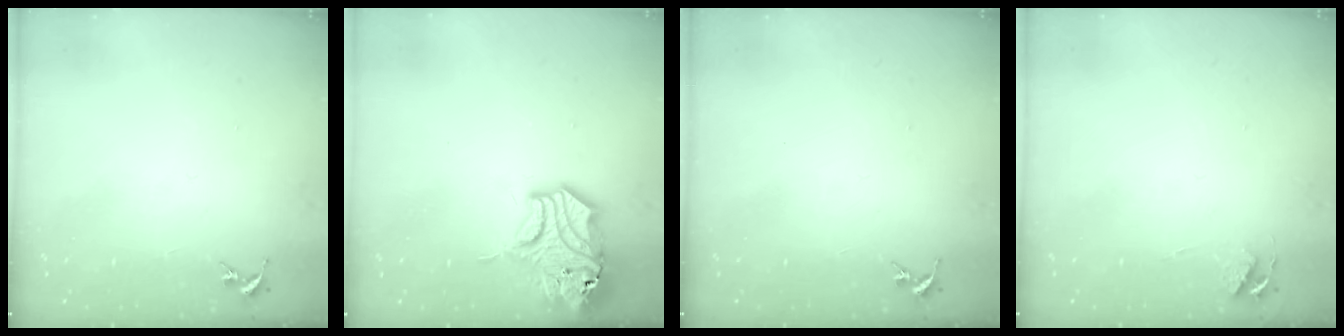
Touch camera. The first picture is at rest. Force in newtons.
{"total": 15.4, "press": 15.3, "slide": 2.2}
{"total": 0.0}
{"total": 3.9, "press": 3.8, "slide": 0.5}